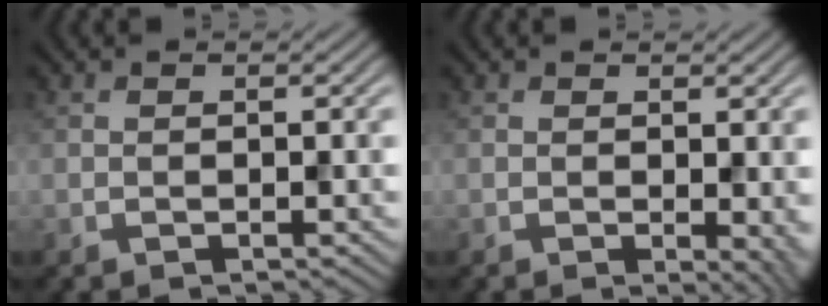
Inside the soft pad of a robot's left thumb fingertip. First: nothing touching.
{"total": 2.5, "force": [-0.1, 0.8, 2.3], "torque": [-0.027, -0.006, 0.000]}